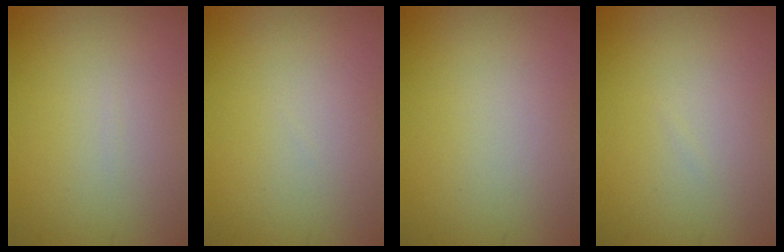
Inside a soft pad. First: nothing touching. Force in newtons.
{"total": 0.0}
{"total": 0.0}
{"total": 0.0}